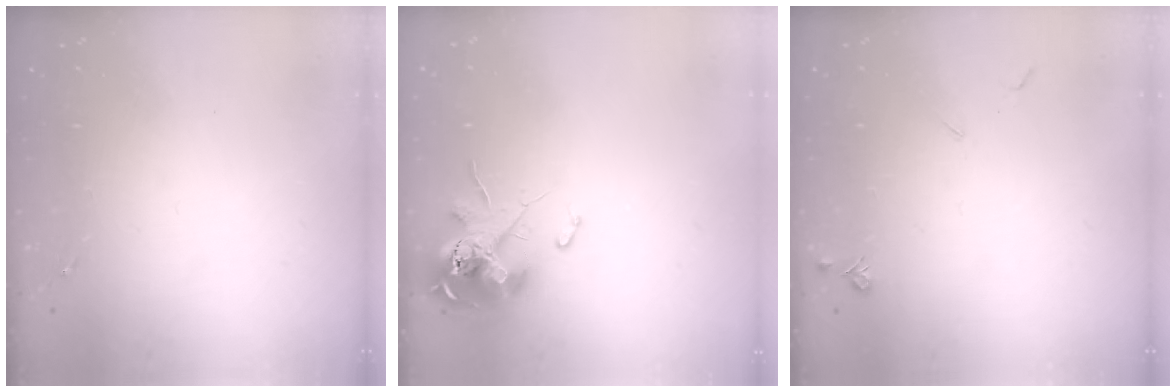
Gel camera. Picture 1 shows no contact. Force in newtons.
{"total": 12.4, "press": 12.3, "slide": 1.1}
{"total": 4.0, "press": 3.9, "slide": 0.7}